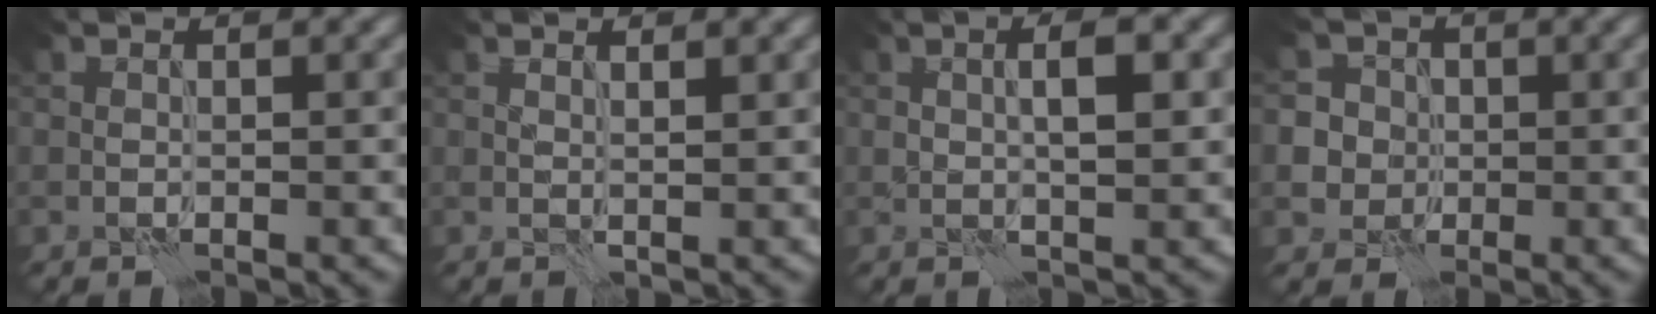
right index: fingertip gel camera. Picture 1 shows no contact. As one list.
[{"total": 1.2, "force": [0.7, 0.1, 0.9], "torque": [-0.015, -0.004, 0.012]}, {"total": 3.3, "force": [0.6, 0.8, 3.2], "torque": [-0.058, 0.006, 0.010]}, {"total": 6.4, "force": [0.8, 6.0, 2.0], "torque": [-0.031, 0.034, -0.007]}]